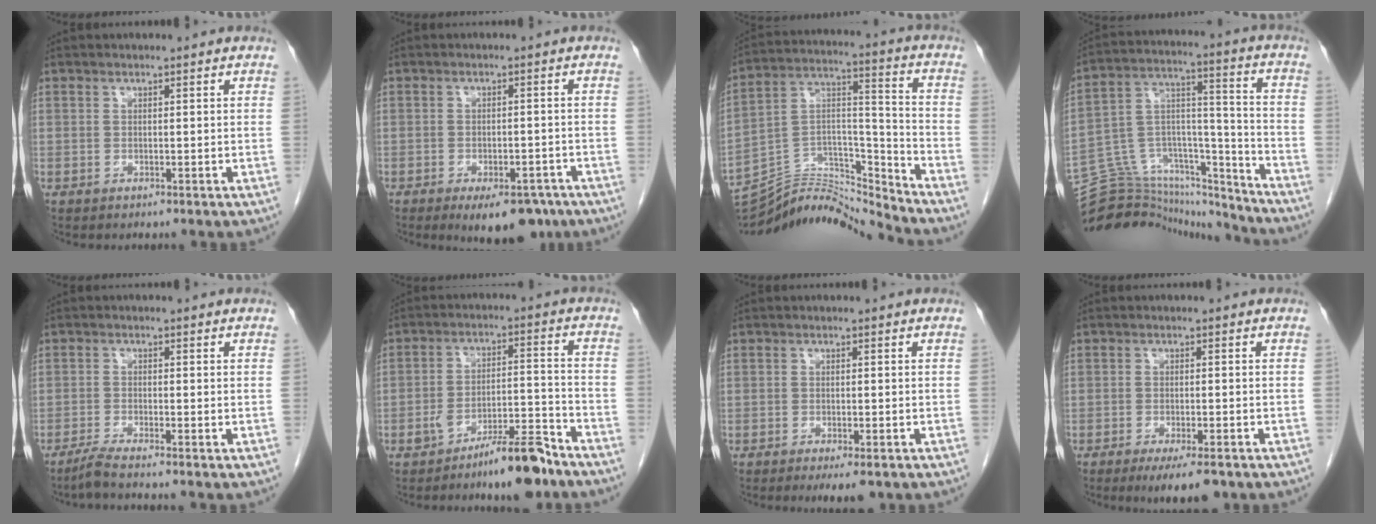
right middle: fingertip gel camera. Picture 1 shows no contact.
{"total": 8.7, "force": [-6.1, 3.7, 5.0], "torque": [-0.057, -0.001, -0.083]}
{"total": 16.3, "force": [-16.1, 0.2, 1.9], "torque": [-0.027, 0.049, -0.281]}
{"total": 22.8, "force": [-21.5, 5.6, 5.2], "torque": [-0.118, 0.050, -0.337]}
{"total": 2.7, "force": [-2.4, -0.8, 1.1], "torque": [-0.030, -0.009, -0.050]}
{"total": 9.3, "force": [-7.1, 1.6, 5.8], "torque": [-0.090, 0.012, -0.117]}
{"total": 4.0, "force": [-2.8, 0.9, 2.8], "torque": [-0.034, -0.008, -0.037]}
{"total": 6.2, "force": [-4.5, 1.2, 4.2], "torque": [-0.057, -0.013, -0.064]}